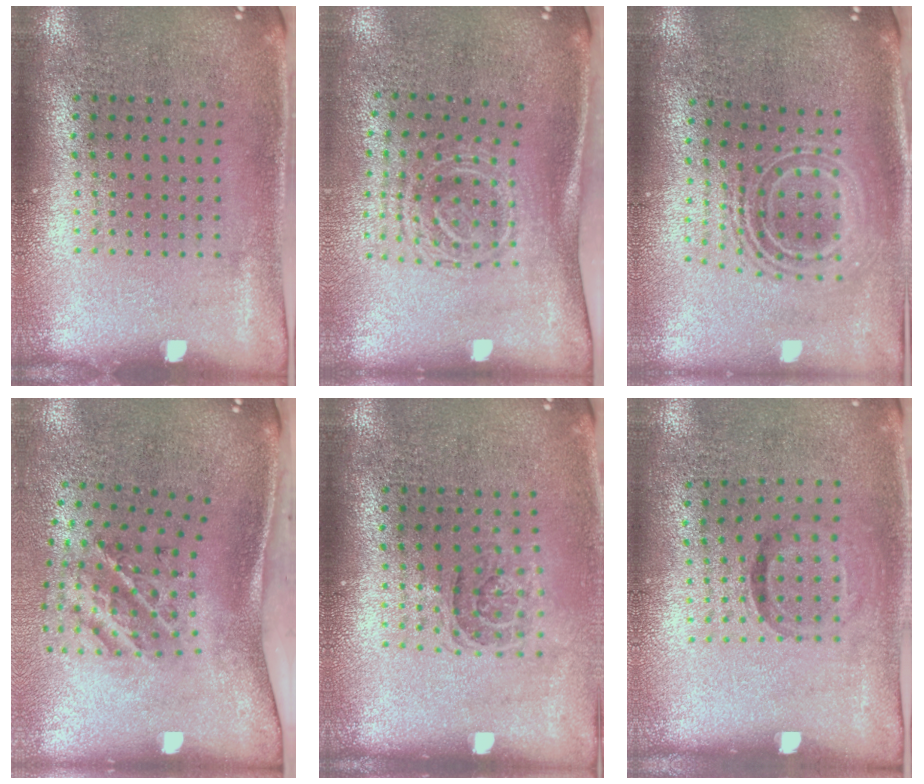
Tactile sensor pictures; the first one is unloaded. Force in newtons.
{"total": 1.7, "press": 1.3, "slide": 1.2}
{"total": 2.1, "press": 1.5, "slide": 1.5}
{"total": 2.1, "press": 1.3, "slide": 1.7}
{"total": 1.1, "press": 1.1, "slide": 0.4}
{"total": 0.9, "press": 0.6, "slide": 0.8}